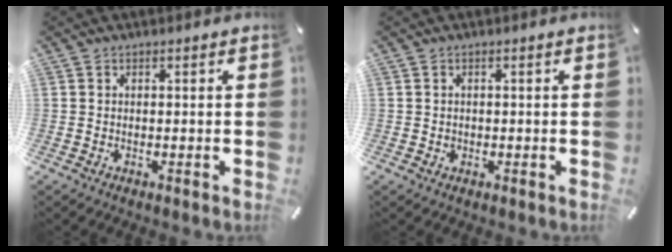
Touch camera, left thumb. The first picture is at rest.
{"total": 0.7, "force": [0.0, 0.7, 0.3], "torque": [-0.006, 0.005, -0.002]}